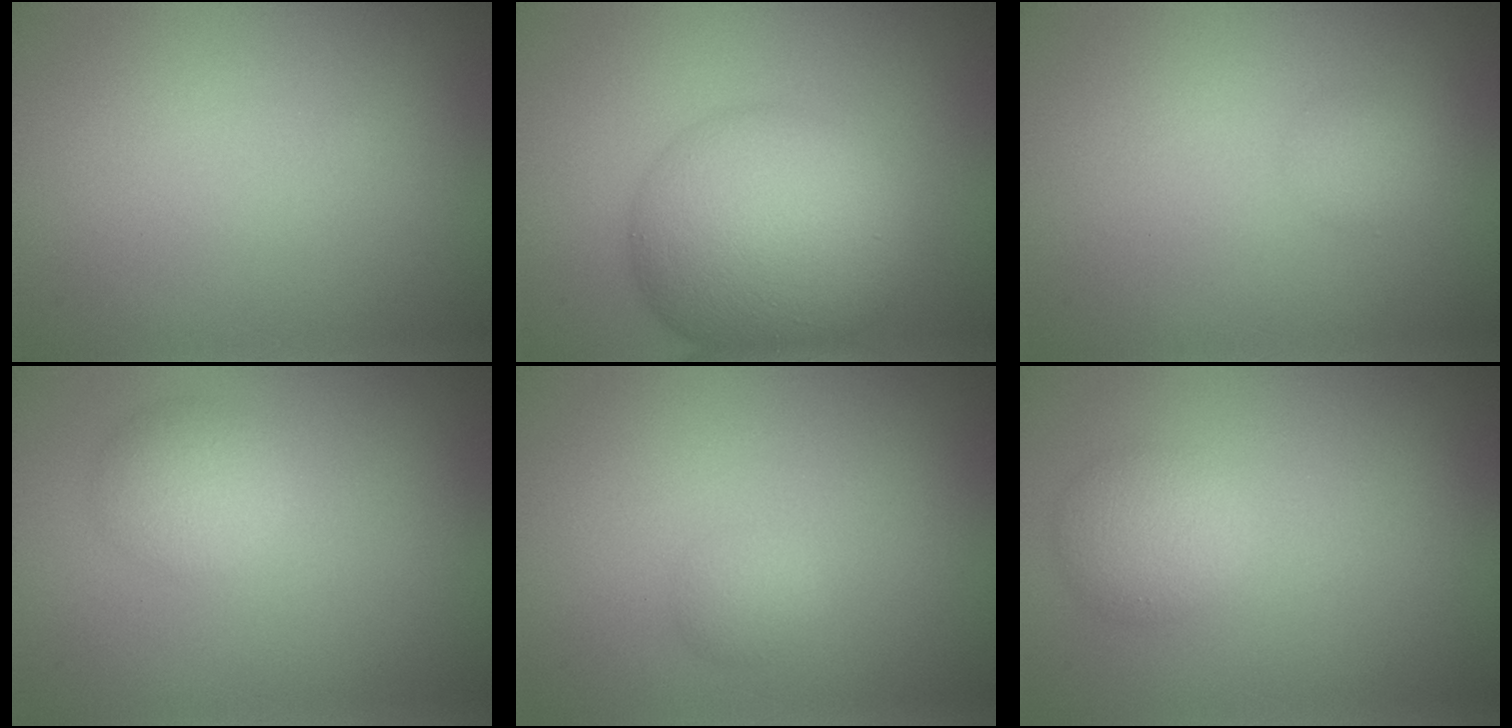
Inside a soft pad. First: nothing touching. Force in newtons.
{"total": 10.6, "press": 10.6, "slide": 0.1}
{"total": 1.3, "press": 1.3, "slide": 0.0}
{"total": 2.7, "press": 2.7, "slide": 0.2}
{"total": 1.1, "press": 1.1, "slide": 0.1}
{"total": 2.7, "press": 2.7, "slide": 0.1}